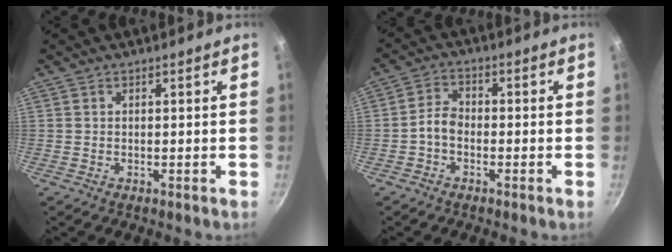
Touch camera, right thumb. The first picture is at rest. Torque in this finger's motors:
{"motor_torque": [0.72, 1.08, 0.94, -0.74, 0.04]}